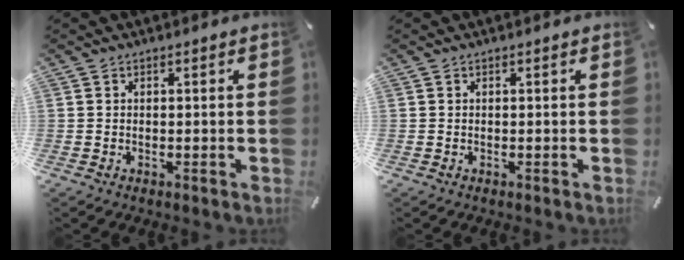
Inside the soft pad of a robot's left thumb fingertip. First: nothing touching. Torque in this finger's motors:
{"motor_torque": [-0.04, 0.04, 0.00, 0.07, 0.00]}